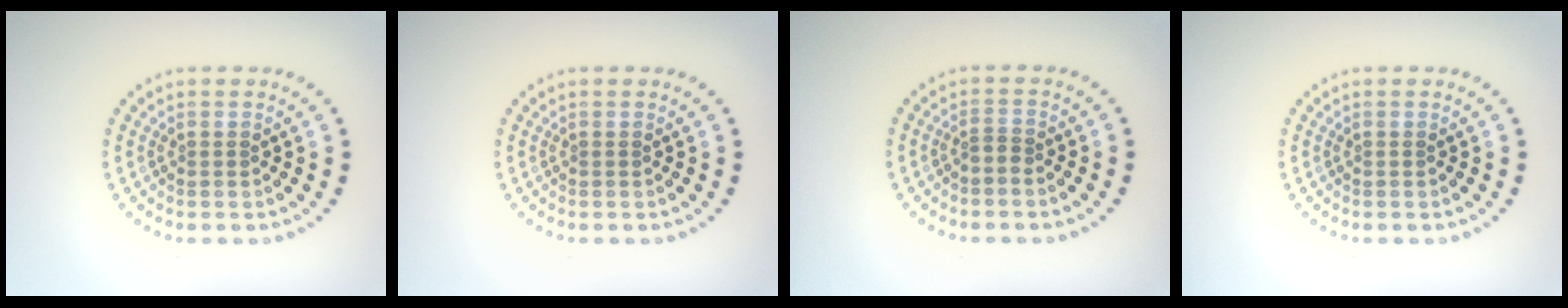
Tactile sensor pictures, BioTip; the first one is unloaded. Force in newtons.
{"total": 0.0}
{"total": 0.8, "press": 0.6, "slide": 0.6}
{"total": 0.0}